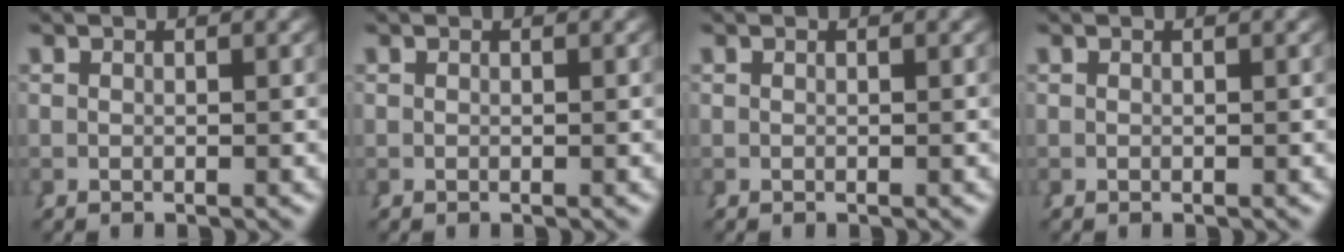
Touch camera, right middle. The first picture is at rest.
{"total": 0.0}
{"total": 0.0}
{"total": 0.0}